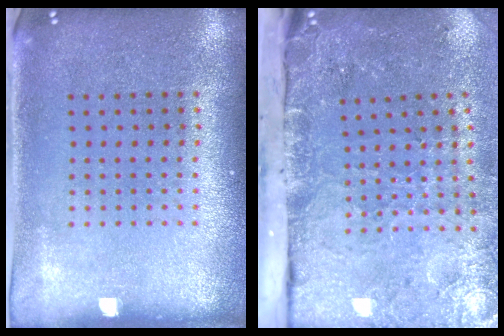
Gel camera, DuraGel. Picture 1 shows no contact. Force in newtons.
{"total": 4.8, "press": 3.6, "slide": 3.1}